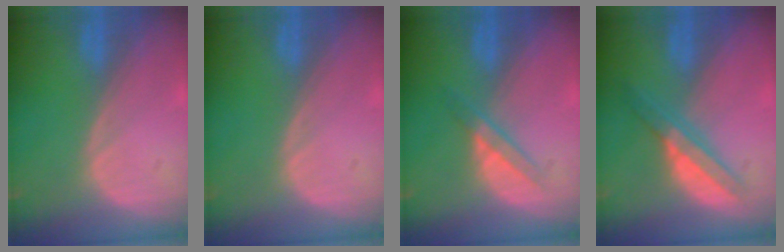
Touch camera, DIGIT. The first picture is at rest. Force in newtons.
{"total": 0.0}
{"total": 3.1, "press": 3.1, "slide": 0.3}
{"total": 5.7, "press": 5.3, "slide": 2.0}